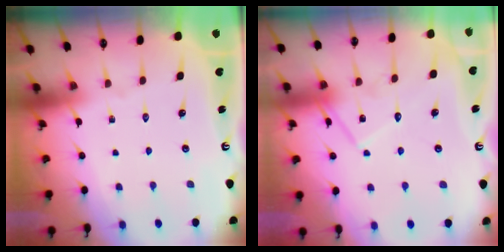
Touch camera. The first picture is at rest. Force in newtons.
{"total": 13.5, "press": 13.5, "slide": 1.0}